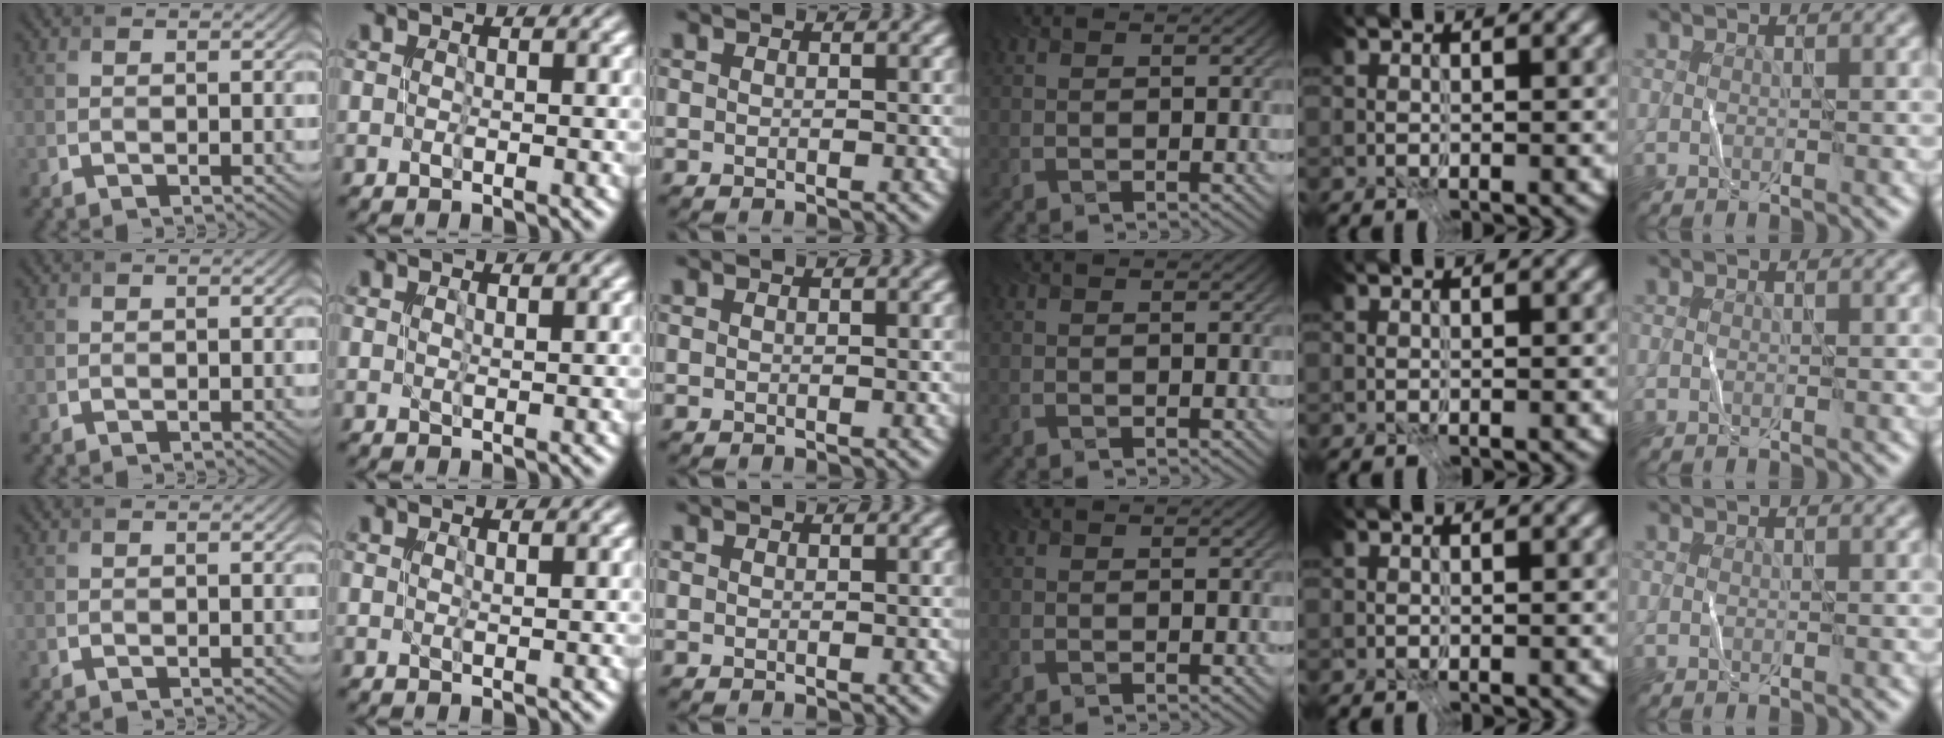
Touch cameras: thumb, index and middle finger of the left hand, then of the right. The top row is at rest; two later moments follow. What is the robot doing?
{"motion": "fold", "object": "receipt paper"}